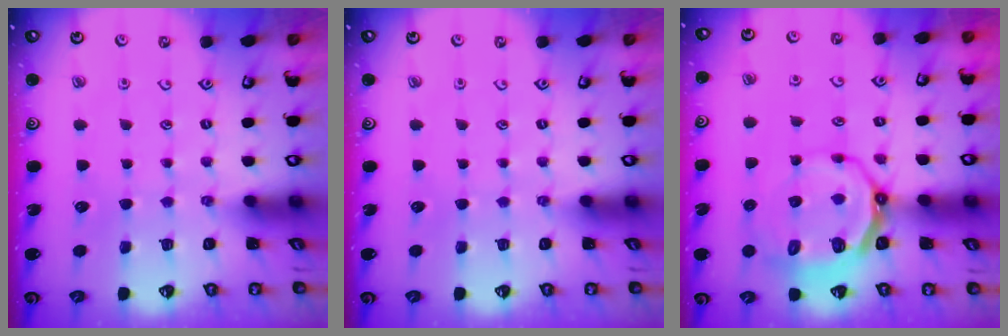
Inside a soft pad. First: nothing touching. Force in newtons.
{"total": 0.0}
{"total": 9.1, "press": 8.4, "slide": 3.5}